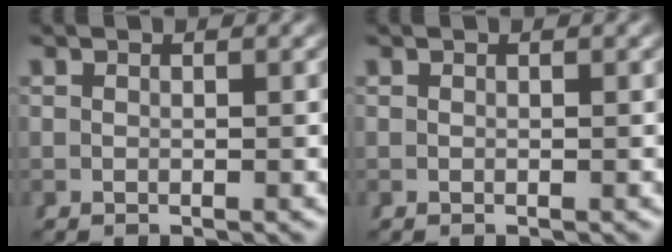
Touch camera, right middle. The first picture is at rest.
{"total": 0.0}